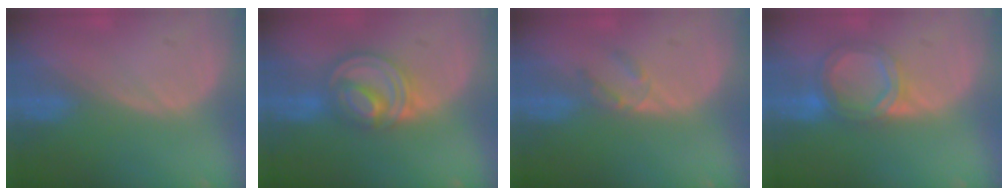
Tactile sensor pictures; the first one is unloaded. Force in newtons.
{"total": 8.1, "press": 6.9, "slide": 4.2}
{"total": 2.5, "press": 2.3, "slide": 1.0}
{"total": 6.5, "press": 5.8, "slide": 3.1}